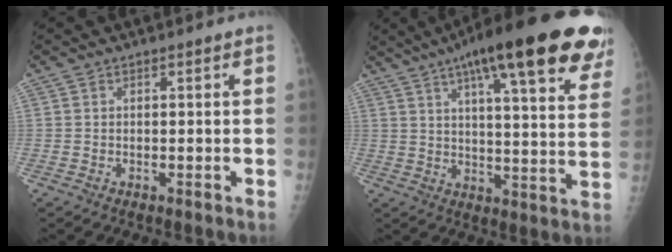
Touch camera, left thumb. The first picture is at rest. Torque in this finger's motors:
{"motor_torque": [0.28, 0.26, 1.60, -1.17, 0.16]}